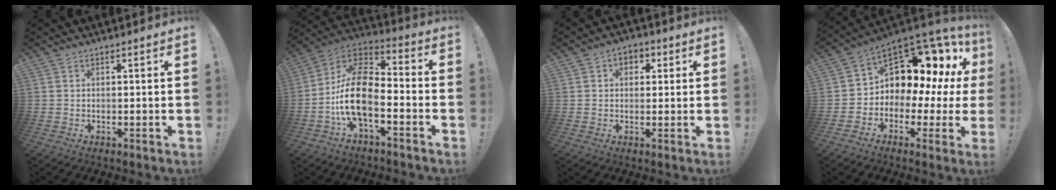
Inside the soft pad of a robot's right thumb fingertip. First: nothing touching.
{"total": 17.1, "force": [-5.1, 9.2, 13.4], "torque": [-0.254, 0.026, -0.084]}
{"total": 4.7, "force": [1.1, 4.0, 2.2], "torque": [-0.023, 0.005, 0.019]}
{"total": 10.2, "force": [5.0, 6.4, 6.3], "torque": [-0.084, -0.058, 0.091]}